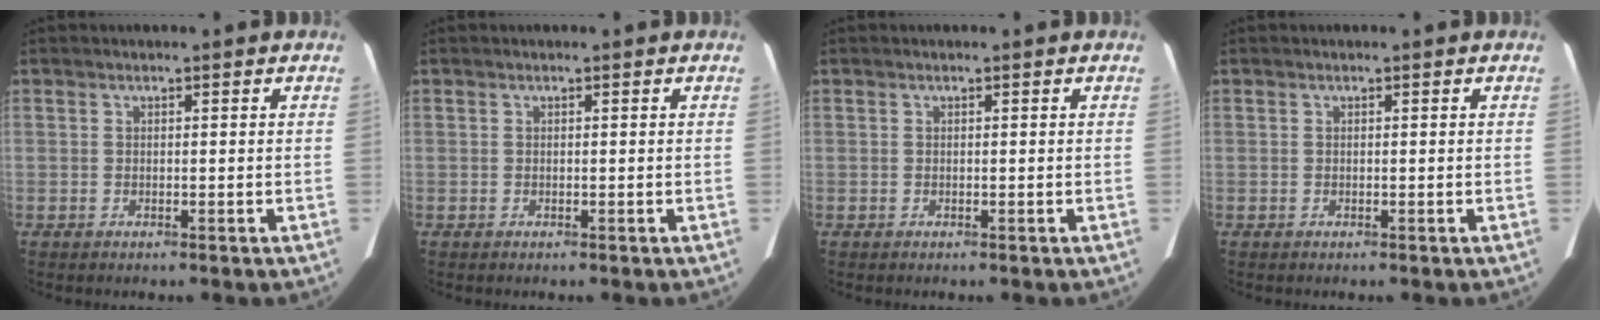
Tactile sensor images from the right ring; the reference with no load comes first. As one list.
[{"total": 0.0}, {"total": 0.0}, {"total": 0.0}]